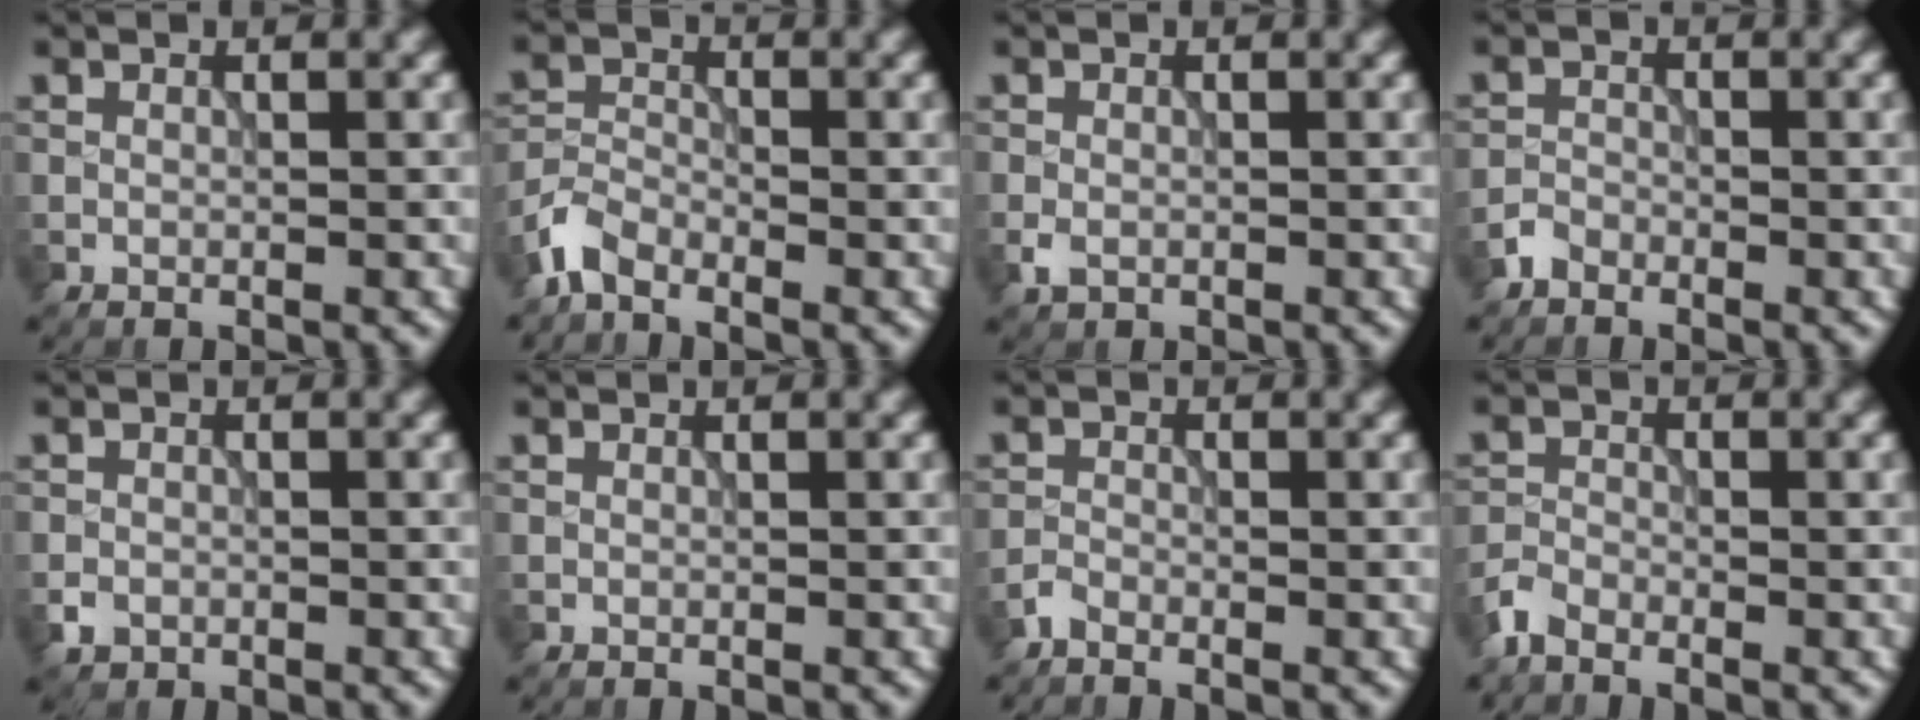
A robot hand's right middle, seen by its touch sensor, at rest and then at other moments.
{"total": 2.8, "force": [-2.2, 1.2, 1.2], "torque": [-0.027, 0.003, -0.057]}
{"total": 1.3, "force": [-0.5, 0.9, 0.7], "torque": [-0.017, -0.003, -0.010]}
{"total": 1.4, "force": [-1.2, 0.7, 0.2], "torque": [0.000, 0.004, -0.028]}
{"total": 1.2, "force": [-0.6, 1.0, 0.3], "torque": [0.000, -0.002, -0.013]}
{"total": 0.0}
{"total": 1.1, "force": [-1.0, 0.3, 0.3], "torque": [-0.005, 0.002, -0.026]}
{"total": 2.0, "force": [-1.7, 0.7, 0.7], "torque": [-0.015, 0.000, -0.045]}